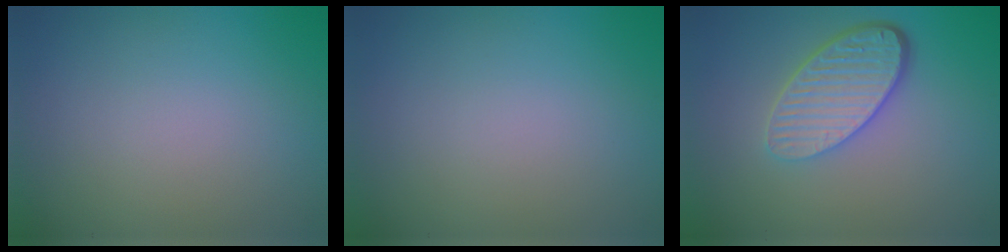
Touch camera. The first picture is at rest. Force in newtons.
{"total": 0.0}
{"total": 5.3, "press": 3.9, "slide": 3.6}